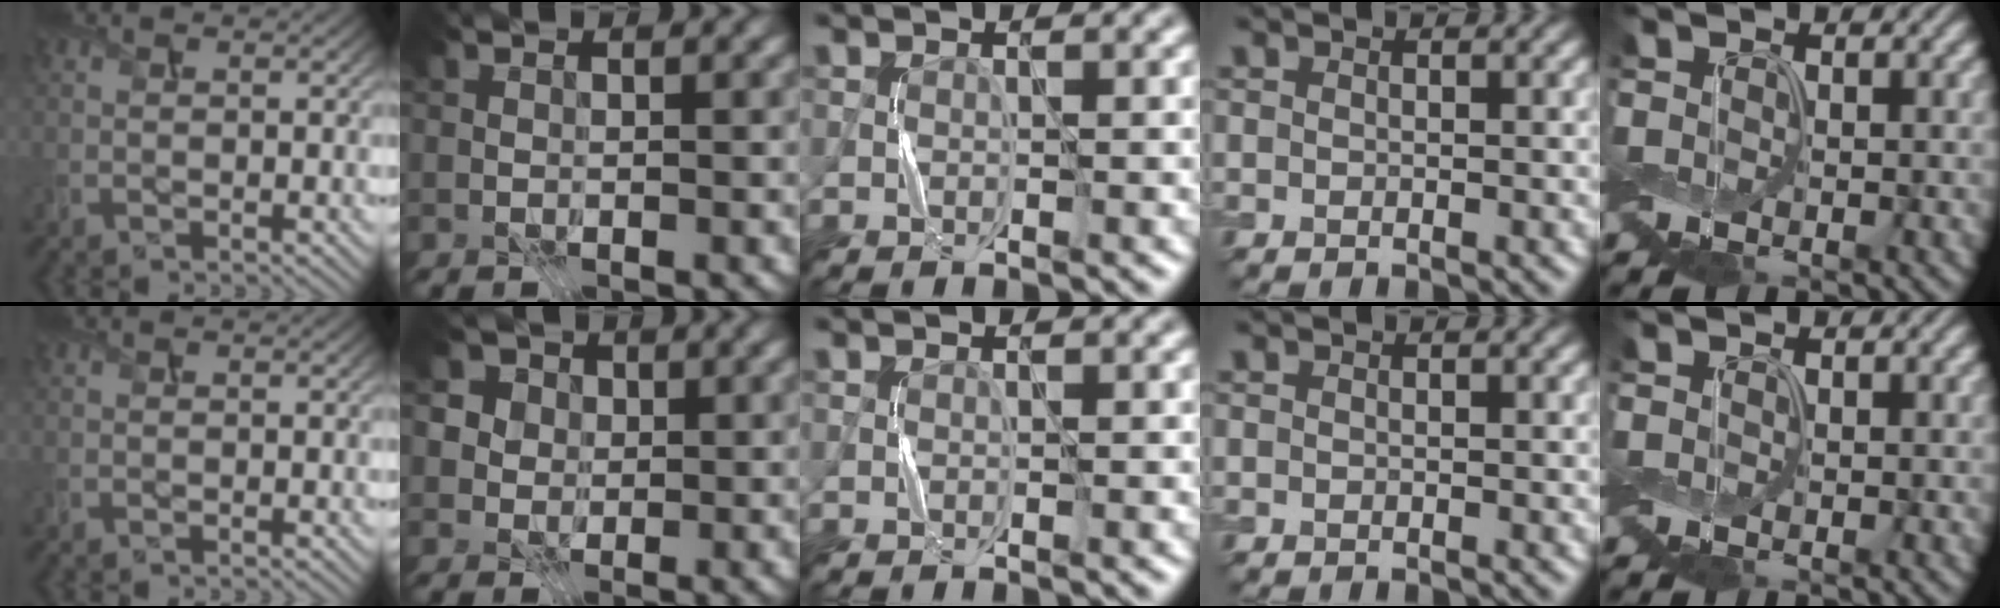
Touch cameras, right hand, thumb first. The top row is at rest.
{"index": {"total": 6.7, "force": [2.8, 5.4, 2.7], "torque": [-0.050, 0.012, 0.029]}}